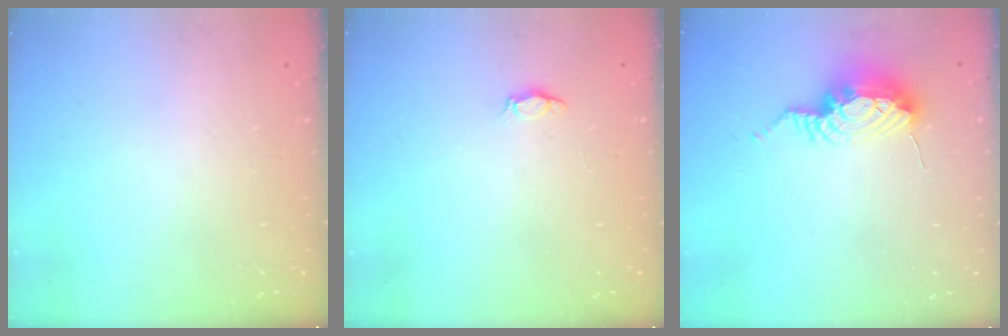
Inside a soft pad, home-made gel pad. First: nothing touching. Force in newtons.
{"total": 2.2, "press": 2.2, "slide": 0.3}
{"total": 13.5, "press": 10.7, "slide": 8.2}